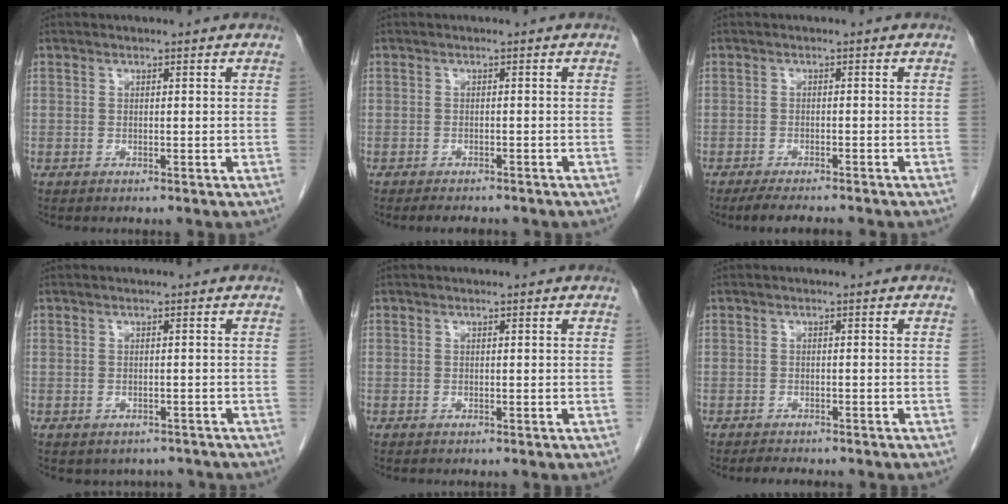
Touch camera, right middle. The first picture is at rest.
{"total": 4.6, "force": [-3.9, 1.3, 2.0], "torque": [-0.024, -0.005, -0.045]}
{"total": 6.1, "force": [-5.3, 0.9, 2.9], "torque": [-0.040, -0.010, -0.078]}
{"total": 3.2, "force": [-2.7, 1.8, 0.3], "torque": [-0.001, 0.008, -0.031]}
{"total": 0.0}
{"total": 2.9, "force": [-2.5, 0.8, 1.1], "torque": [-0.024, -0.008, -0.033]}